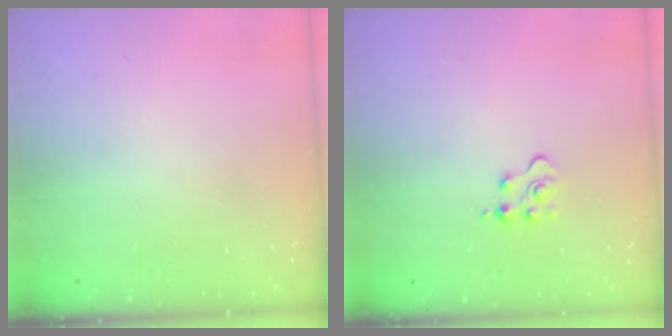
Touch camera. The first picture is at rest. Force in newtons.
{"total": 3.0, "press": 3.0, "slide": 0.3}